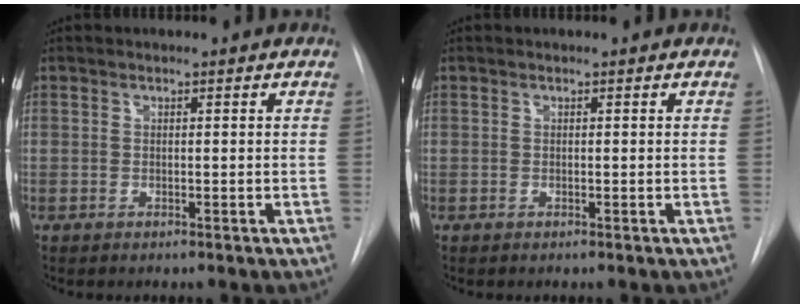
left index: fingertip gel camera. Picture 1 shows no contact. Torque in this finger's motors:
{"motor_torque": [0.01, -0.02, 0.04, 0.00]}